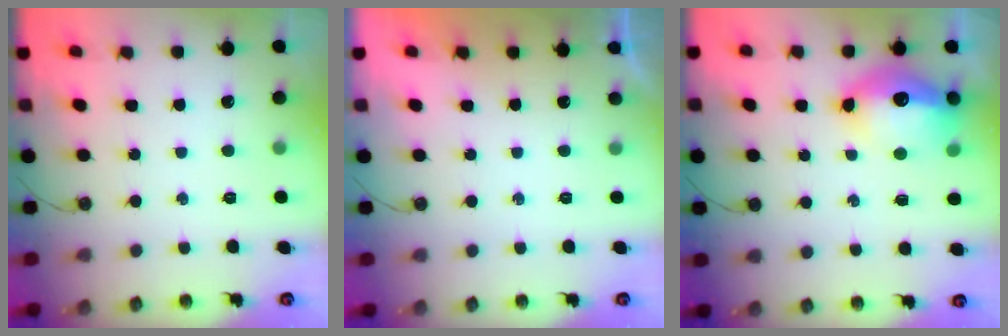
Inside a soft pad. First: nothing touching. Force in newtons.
{"total": 0.0}
{"total": 15.2, "press": 15.1, "slide": 1.3}